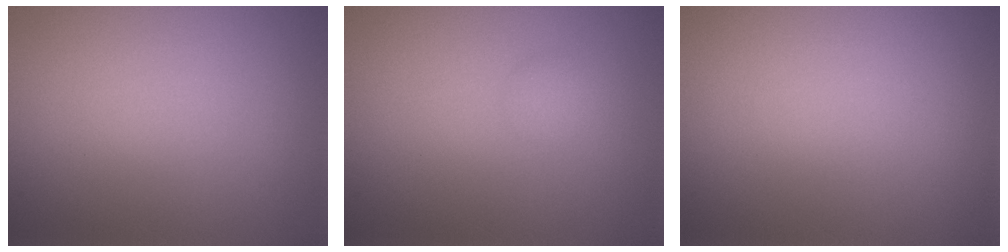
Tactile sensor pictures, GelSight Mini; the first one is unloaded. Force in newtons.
{"total": 1.0, "press": 1.0, "slide": 0.0}
{"total": 0.0}